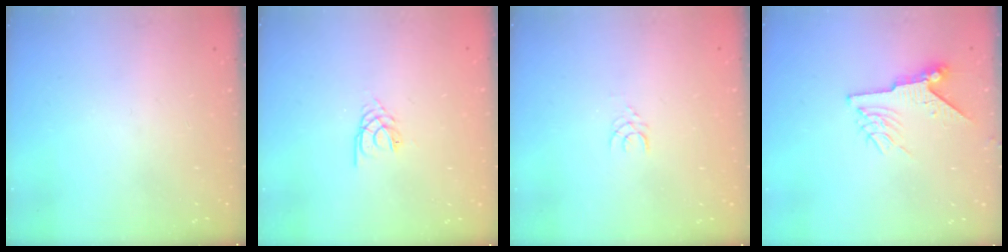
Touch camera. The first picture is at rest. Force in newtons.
{"total": 2.3, "press": 2.3, "slide": 0.4}
{"total": 2.7, "press": 2.7, "slide": 0.2}
{"total": 7.4, "press": 7.4, "slide": 0.9}